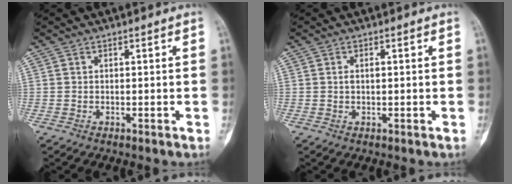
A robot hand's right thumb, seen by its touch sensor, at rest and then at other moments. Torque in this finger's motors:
{"motor_torque": [0.24, -0.42, -0.28, 0.15, 0.00]}